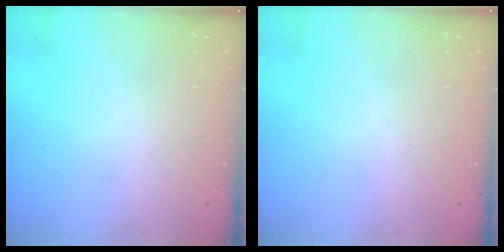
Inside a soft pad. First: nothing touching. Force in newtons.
{"total": 0.0}